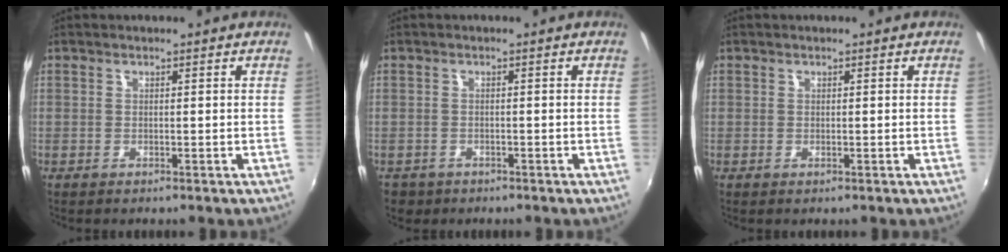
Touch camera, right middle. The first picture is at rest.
{"total": 3.1, "force": [-1.7, 2.4, 1.0], "torque": [-0.028, -0.005, -0.024]}
{"total": 0.0}